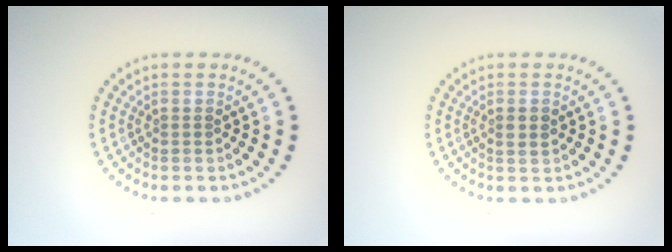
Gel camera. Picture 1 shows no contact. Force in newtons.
{"total": 1.2, "press": 1.2, "slide": 0.3}